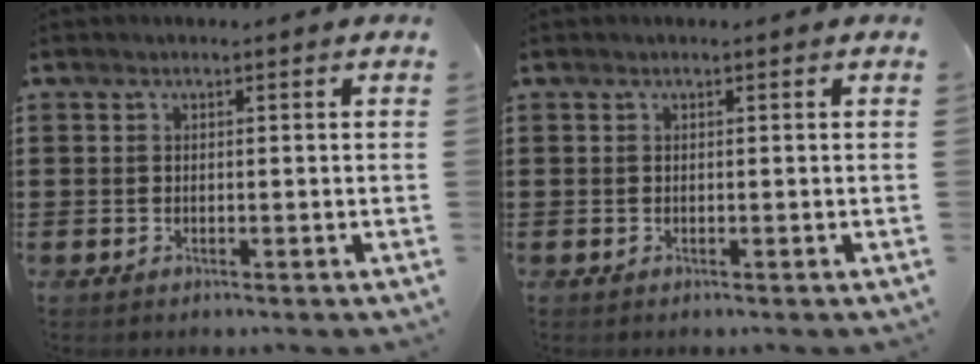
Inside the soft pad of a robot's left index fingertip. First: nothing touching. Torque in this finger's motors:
{"motor_torque": [0.03, -0.01, 0.00, 0.00]}